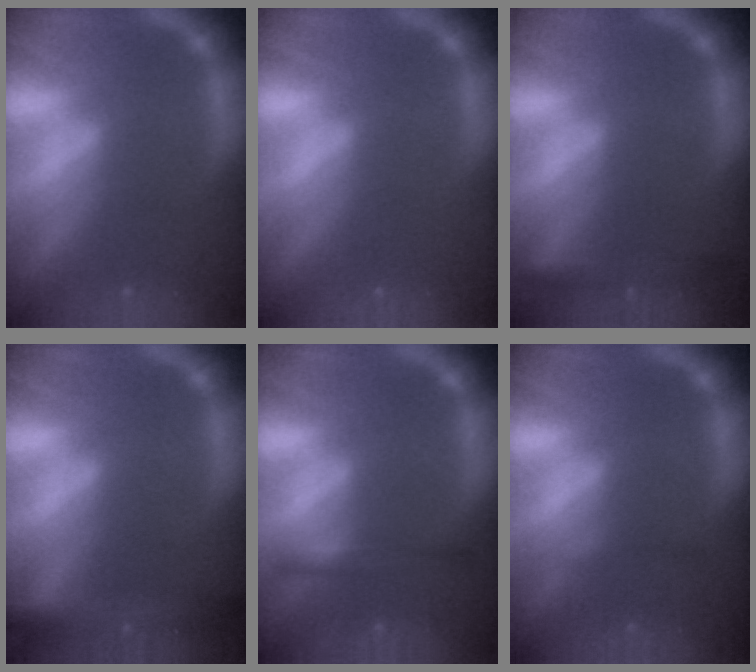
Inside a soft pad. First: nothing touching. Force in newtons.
{"total": 0.0}
{"total": 2.9}
{"total": 5.9}
{"total": 2.4}
{"total": 0.9}